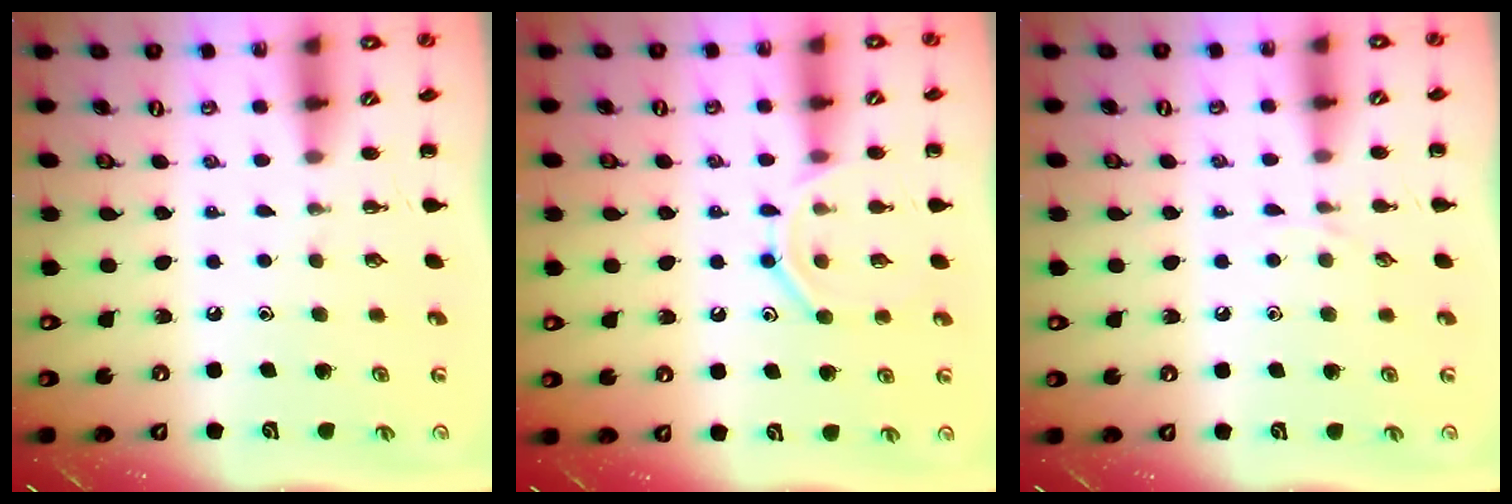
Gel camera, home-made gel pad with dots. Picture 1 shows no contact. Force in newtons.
{"total": 10.0, "press": 9.9, "slide": 1.1}
{"total": 3.0, "press": 2.8, "slide": 1.1}